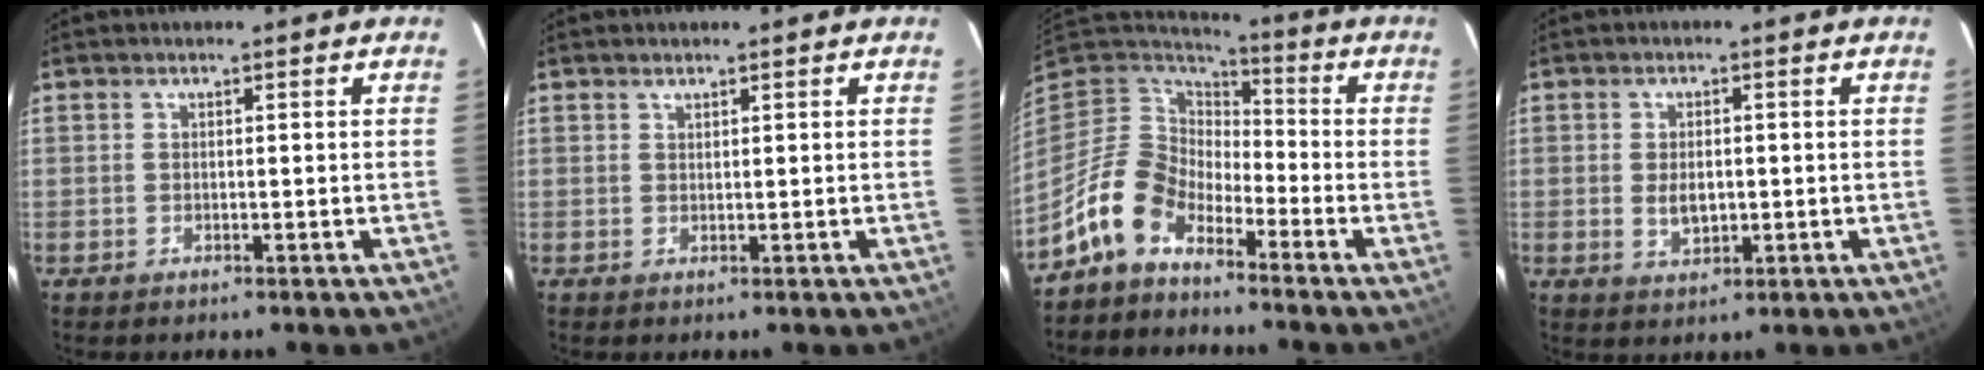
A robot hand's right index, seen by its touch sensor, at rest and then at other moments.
{"total": 0.6, "force": [0.6, 0.2, 0.1], "torque": [-0.002, 0.002, 0.012]}
{"total": 11.2, "force": [-7.8, 6.2, 5.2], "torque": [-0.109, 0.019, -0.157]}
{"total": 4.4, "force": [-0.4, 2.7, 3.4], "torque": [-0.063, -0.003, -0.002]}